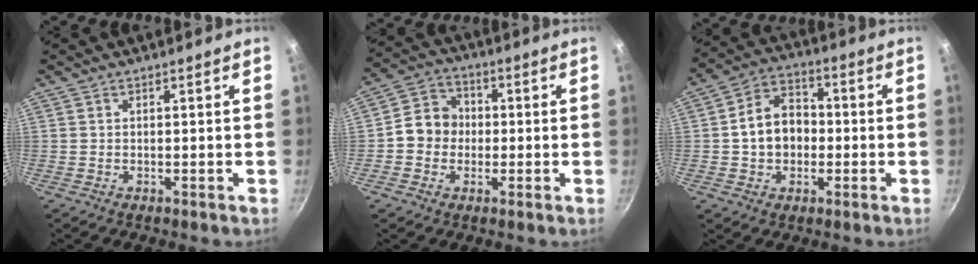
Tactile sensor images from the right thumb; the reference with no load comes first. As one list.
[{"total": 8.1, "force": [-0.6, 7.2, 3.6], "torque": [-0.027, 0.021, -0.029]}, {"total": 10.7, "force": [-0.5, 8.3, 6.8], "torque": [-0.083, 0.026, -0.018]}]